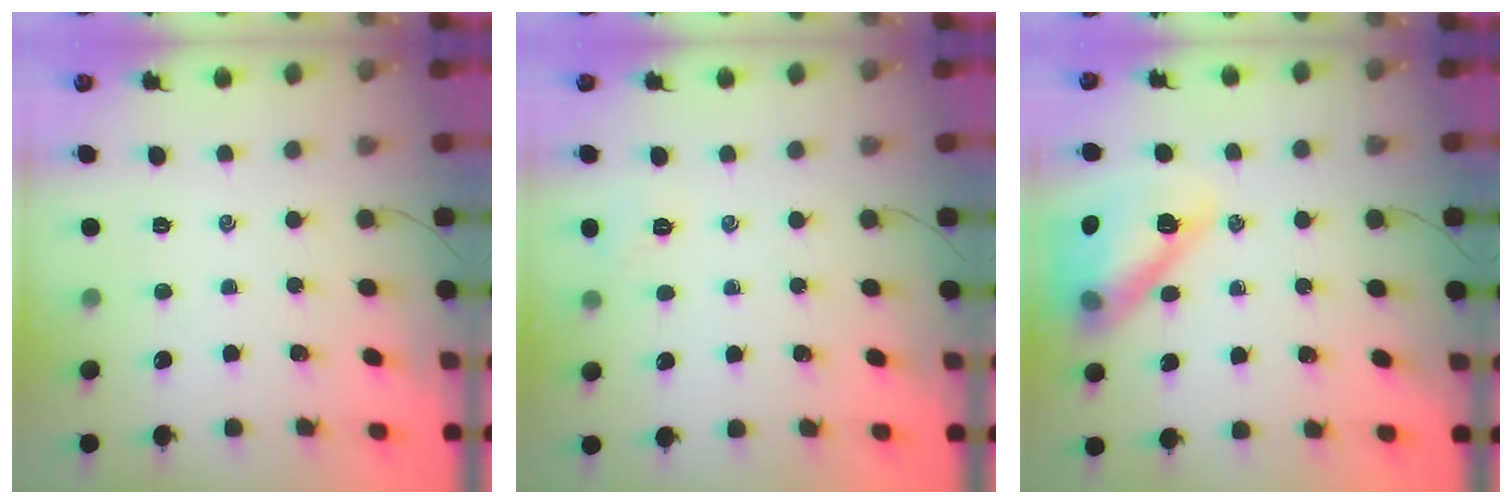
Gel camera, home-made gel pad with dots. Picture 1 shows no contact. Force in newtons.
{"total": 4.5, "press": 4.4, "slide": 1.2}
{"total": 17.4, "press": 17.1, "slide": 3.0}